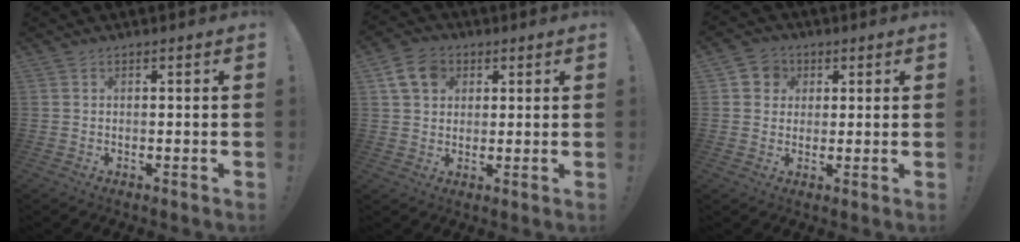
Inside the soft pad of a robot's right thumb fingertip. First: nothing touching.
{"total": 9.0, "force": [3.6, 7.0, 4.3], "torque": [-0.066, -0.004, 0.072]}
{"total": 5.6, "force": [1.1, 5.3, 1.4], "torque": [-0.017, -0.001, 0.022]}